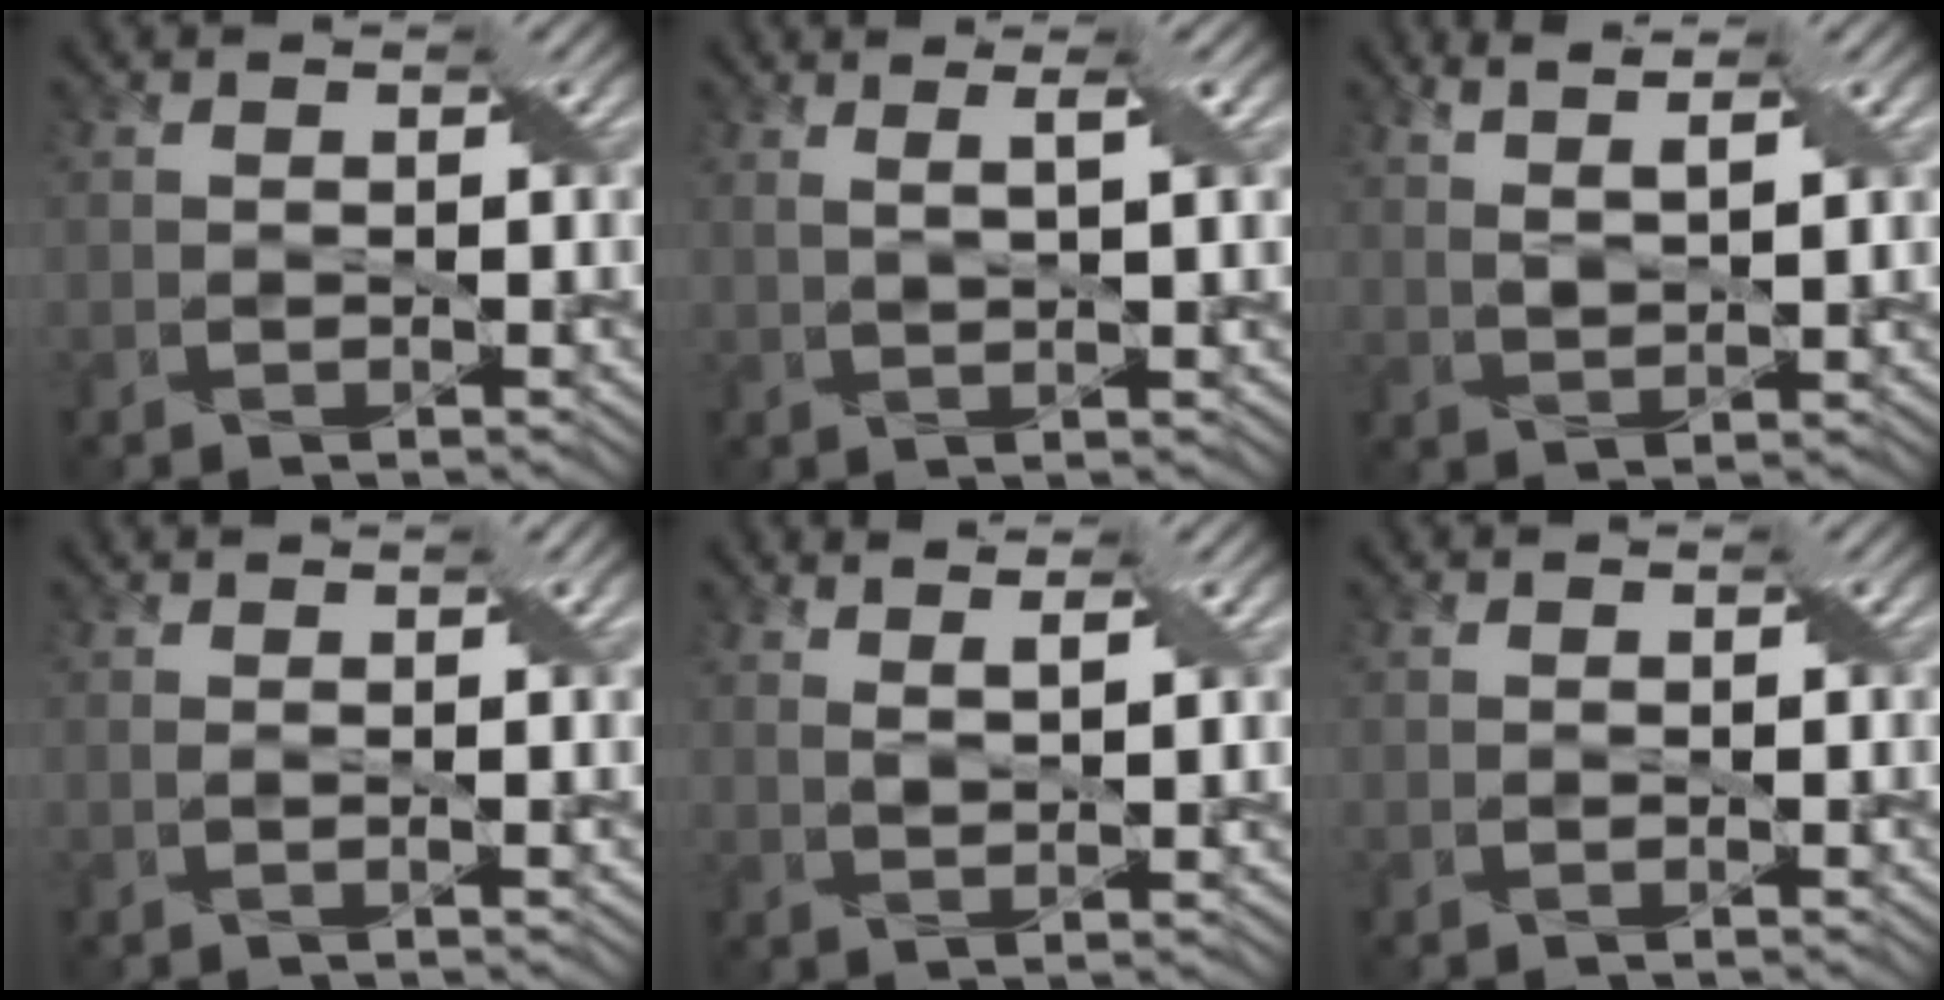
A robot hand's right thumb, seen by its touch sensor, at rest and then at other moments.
{"total": 3.8, "force": [1.7, 0.4, 3.4], "torque": [-0.048, 0.003, 0.022]}
{"total": 4.7, "force": [3.3, 0.7, 3.3], "torque": [-0.053, 0.008, 0.055]}
{"total": 2.2, "force": [0.6, 0.3, 2.1], "torque": [-0.029, 0.007, 0.004]}
{"total": 3.4, "force": [2.4, 0.4, 2.4], "torque": [-0.037, 0.000, 0.042]}
{"total": 0.0}